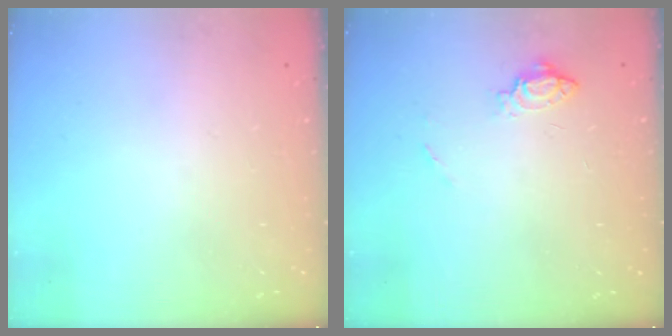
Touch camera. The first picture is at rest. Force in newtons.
{"total": 6.4, "press": 6.4, "slide": 0.7}